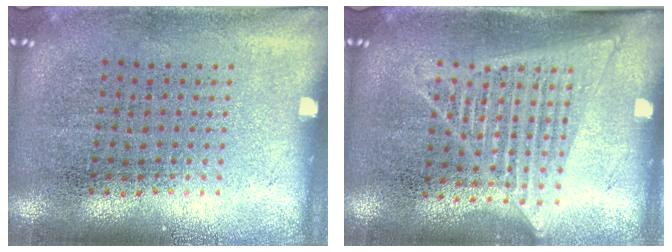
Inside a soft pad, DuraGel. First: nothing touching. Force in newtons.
{"total": 1.3, "press": 1.2, "slide": 0.5}